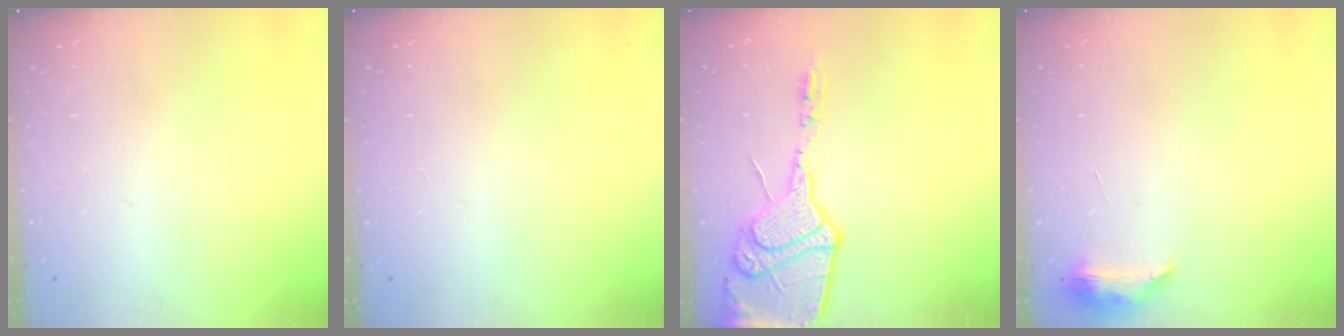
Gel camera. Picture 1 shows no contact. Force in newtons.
{"total": 0.0}
{"total": 18.1, "press": 17.9, "slide": 2.4}
{"total": 6.6, "press": 6.6, "slide": 0.6}